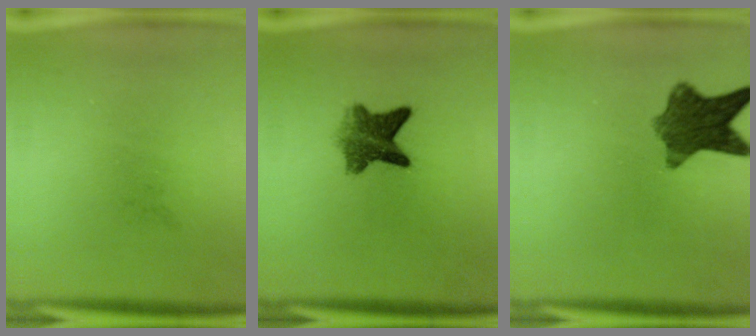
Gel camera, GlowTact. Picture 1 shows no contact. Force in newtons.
{"total": 6.3}
{"total": 8.5}